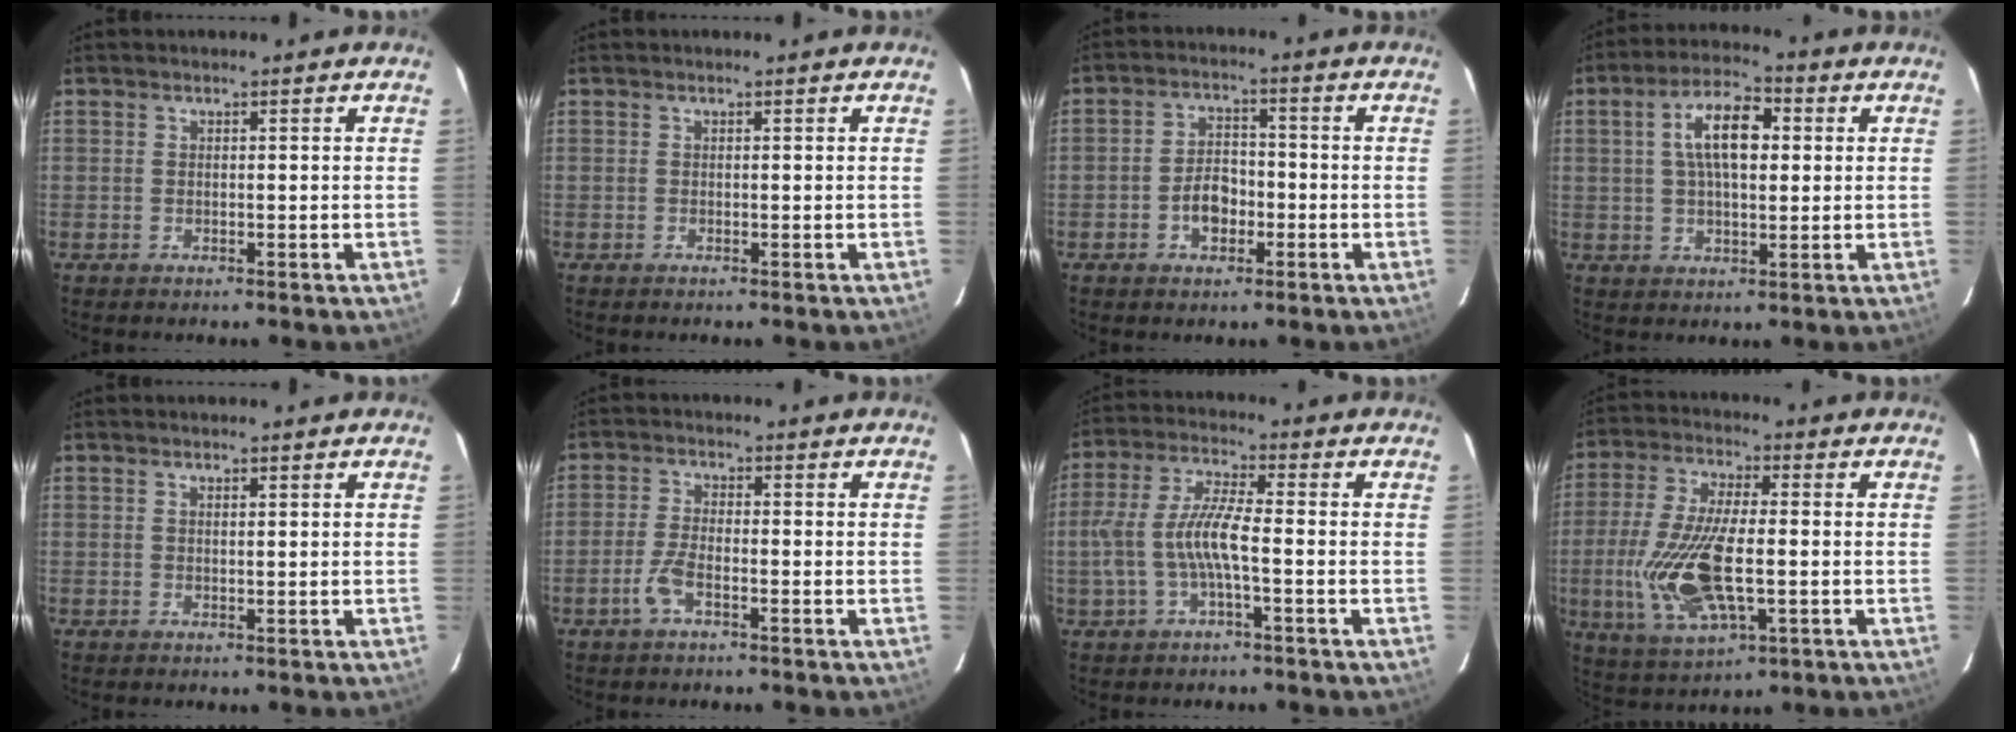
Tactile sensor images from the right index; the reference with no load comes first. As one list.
[{"total": 0.0}, {"total": 5.6, "force": [-2.2, 3.7, 3.5], "torque": [-0.068, 0.015, -0.033]}, {"total": 9.8, "force": [2.1, 4.4, 8.5], "torque": [-0.153, 0.018, 0.034]}, {"total": 0.7, "force": [0.4, 0.2, 0.5], "torque": [-0.009, 0.002, 0.008]}, {"total": 4.3, "force": [-2.3, 1.2, 3.4], "torque": [-0.082, 0.001, -0.048]}, {"total": 8.7, "force": [-2.0, 1.5, 8.4], "torque": [-0.182, 0.004, -0.033]}, {"total": 16.3, "force": [-2.8, 6.2, 14.9], "torque": [-0.315, -0.014, -0.047]}]